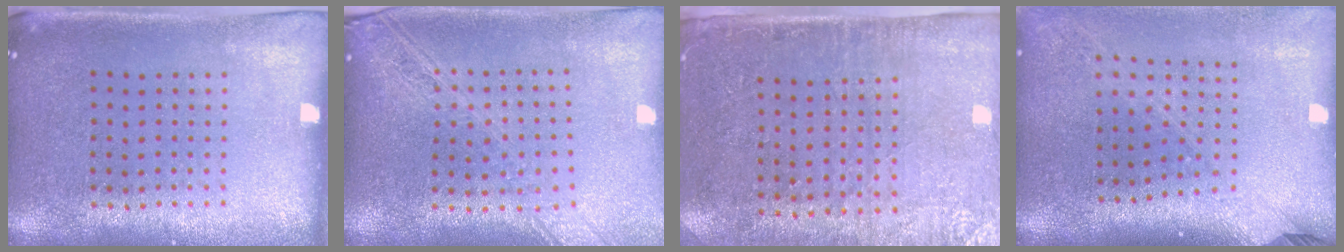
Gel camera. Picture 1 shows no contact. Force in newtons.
{"total": 2.2, "press": 1.9, "slide": 1.2}
{"total": 2.9, "press": 2.5, "slide": 1.5}
{"total": 2.2, "press": 1.6, "slide": 1.5}